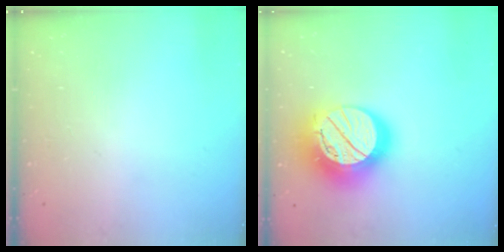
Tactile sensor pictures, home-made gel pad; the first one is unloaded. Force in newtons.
{"total": 24.1, "press": 24.1, "slide": 1.9}